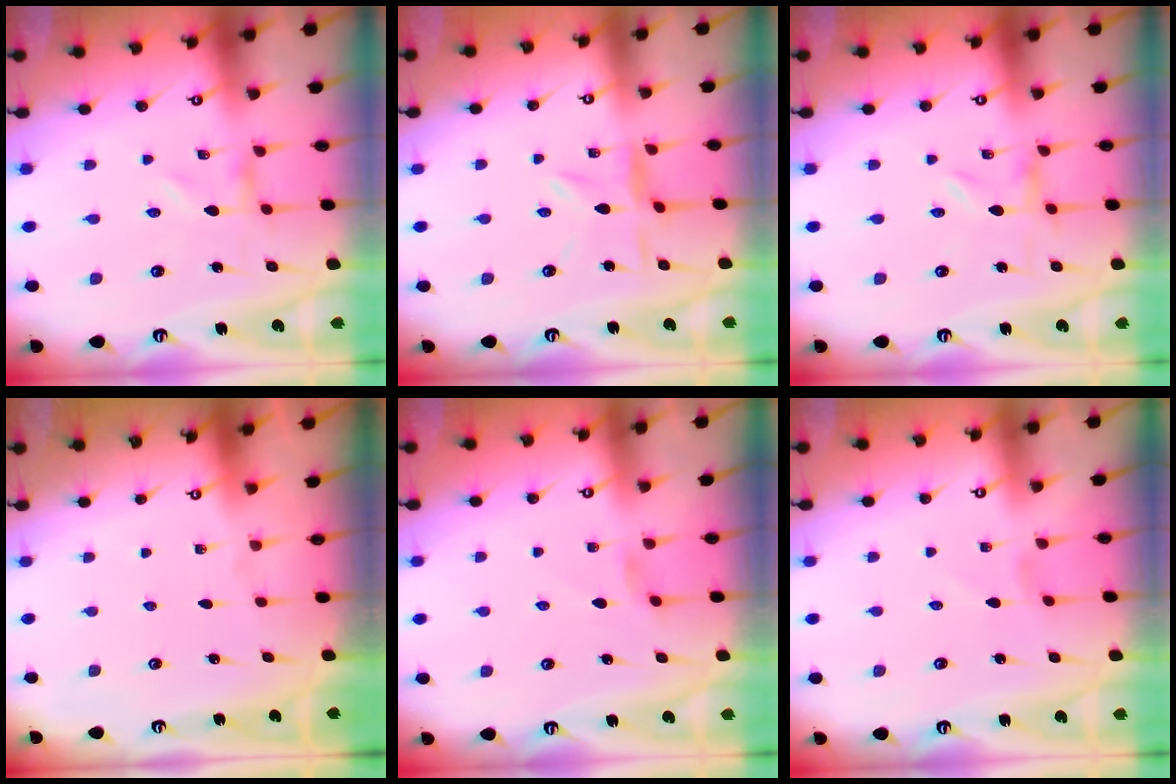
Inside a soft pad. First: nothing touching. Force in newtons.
{"total": 4.5, "press": 4.5, "slide": 0.5}
{"total": 0.0}
{"total": 0.0}
{"total": 1.8, "press": 1.7, "slide": 0.5}
{"total": 0.8, "press": 0.8, "slide": 0.2}